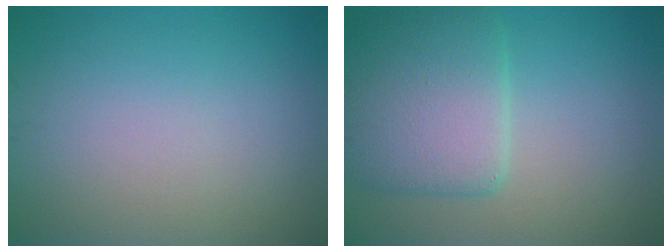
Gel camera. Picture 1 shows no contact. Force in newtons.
{"total": 6.3, "press": 6.2, "slide": 0.5}